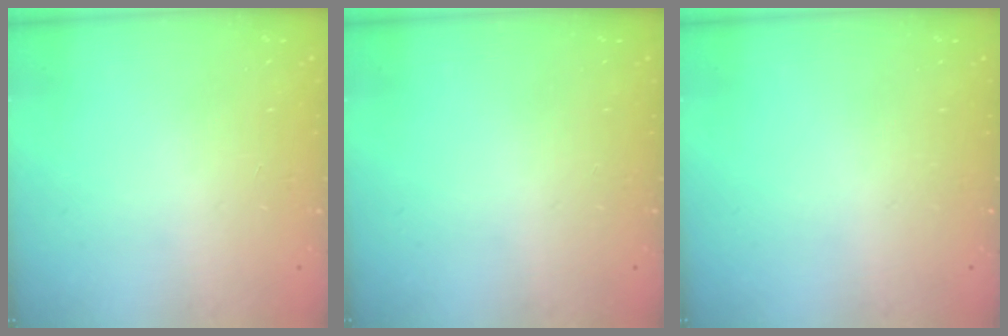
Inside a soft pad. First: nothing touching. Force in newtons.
{"total": 0.0}
{"total": 0.0}